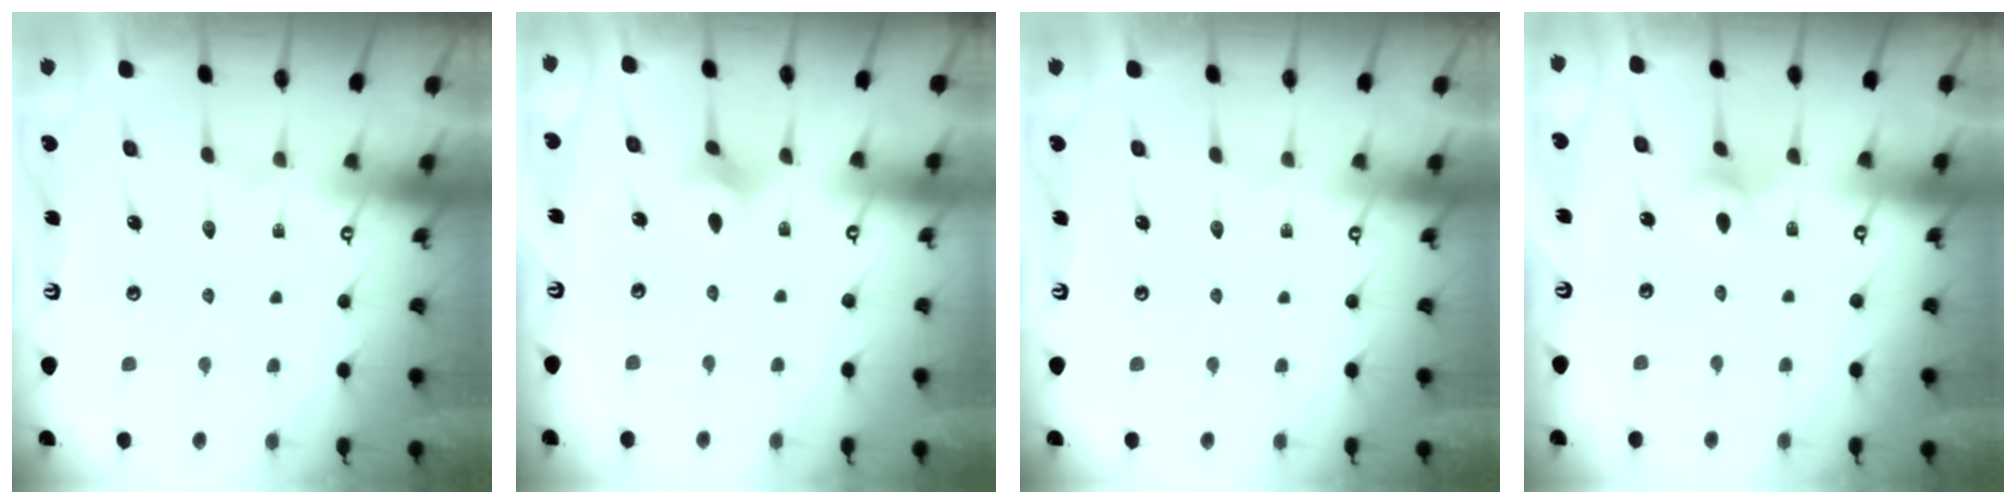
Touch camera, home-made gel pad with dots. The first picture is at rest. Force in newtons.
{"total": 2.1, "press": 2.0, "slide": 0.5}
{"total": 0.0}
{"total": 2.8, "press": 2.7, "slide": 0.4}